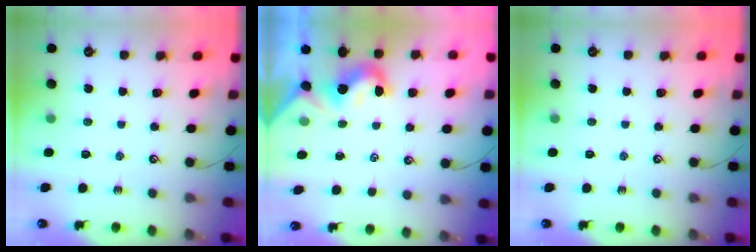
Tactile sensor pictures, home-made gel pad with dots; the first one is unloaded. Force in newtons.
{"total": 2.0, "press": 1.9, "slide": 0.6}
{"total": 0.0}